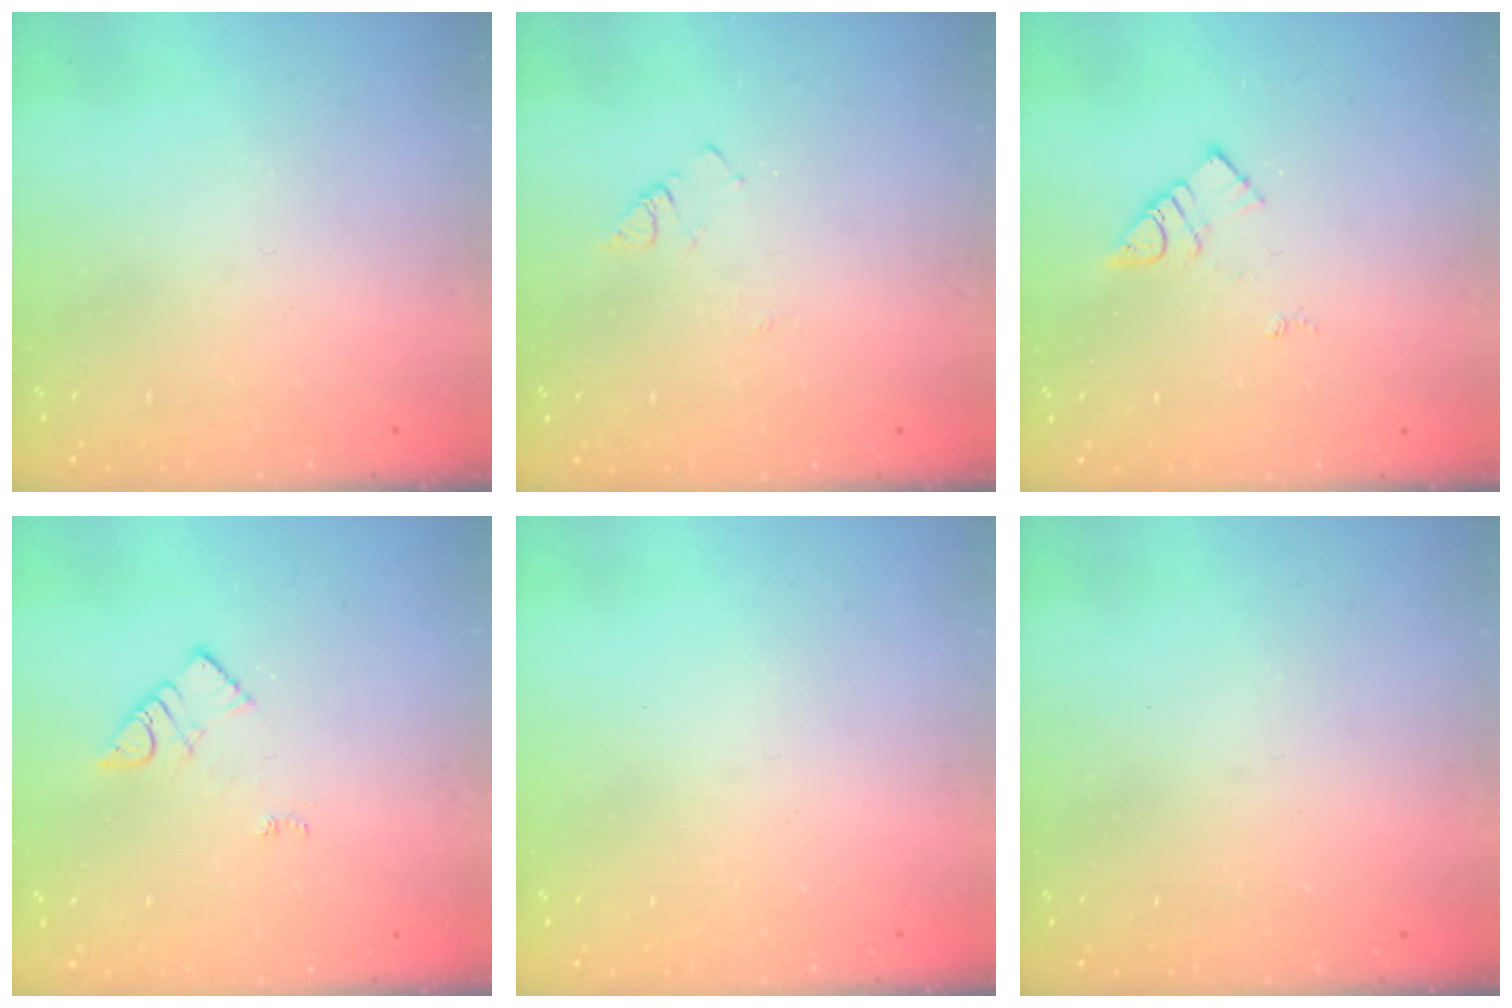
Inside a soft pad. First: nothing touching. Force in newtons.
{"total": 3.1, "press": 3.1, "slide": 0.5}
{"total": 6.6, "press": 6.6, "slide": 0.7}
{"total": 3.9, "press": 3.8, "slide": 0.4}
{"total": 0.0}
{"total": 0.0}